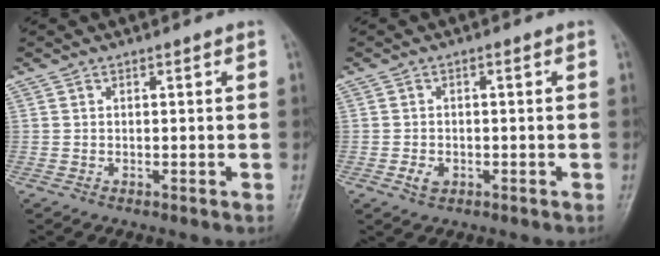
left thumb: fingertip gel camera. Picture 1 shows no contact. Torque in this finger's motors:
{"motor_torque": [-0.19, -0.17, -0.22, -0.22, 0.00]}